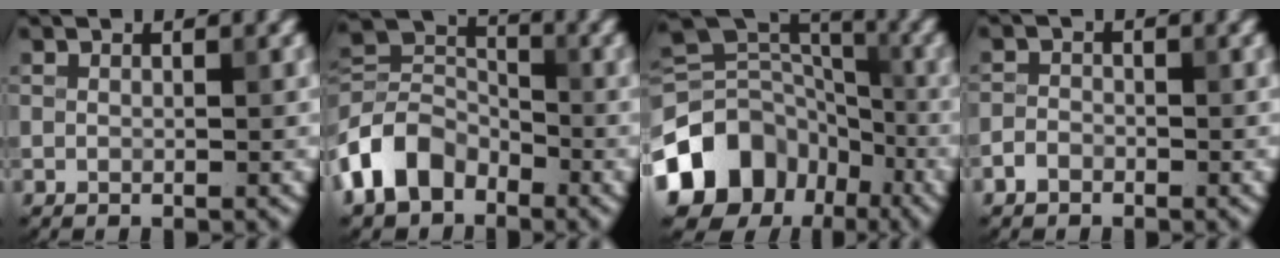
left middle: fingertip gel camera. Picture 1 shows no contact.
{"total": 6.5, "force": [-3.5, 4.5, 3.2], "torque": [-0.065, 0.005, -0.086]}
{"total": 13.1, "force": [-6.9, 10.0, 4.9], "torque": [-0.119, 0.018, -0.119]}
{"total": 1.5, "force": [-1.1, 1.0, 0.4], "torque": [-0.003, 0.003, -0.025]}